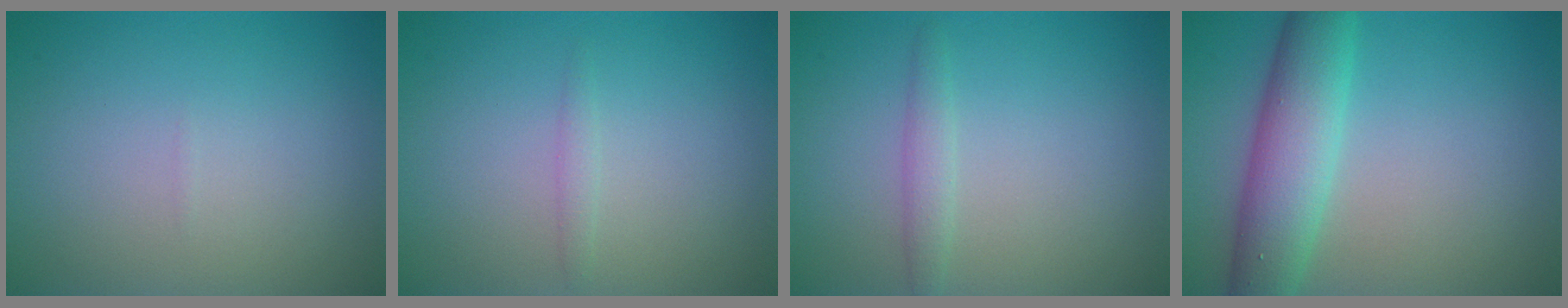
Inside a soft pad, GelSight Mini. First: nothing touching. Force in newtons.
{"total": 0.8, "press": 0.8, "slide": 0.0}
{"total": 1.4, "press": 1.4, "slide": 0.1}
{"total": 6.2, "press": 6.2, "slide": 0.4}